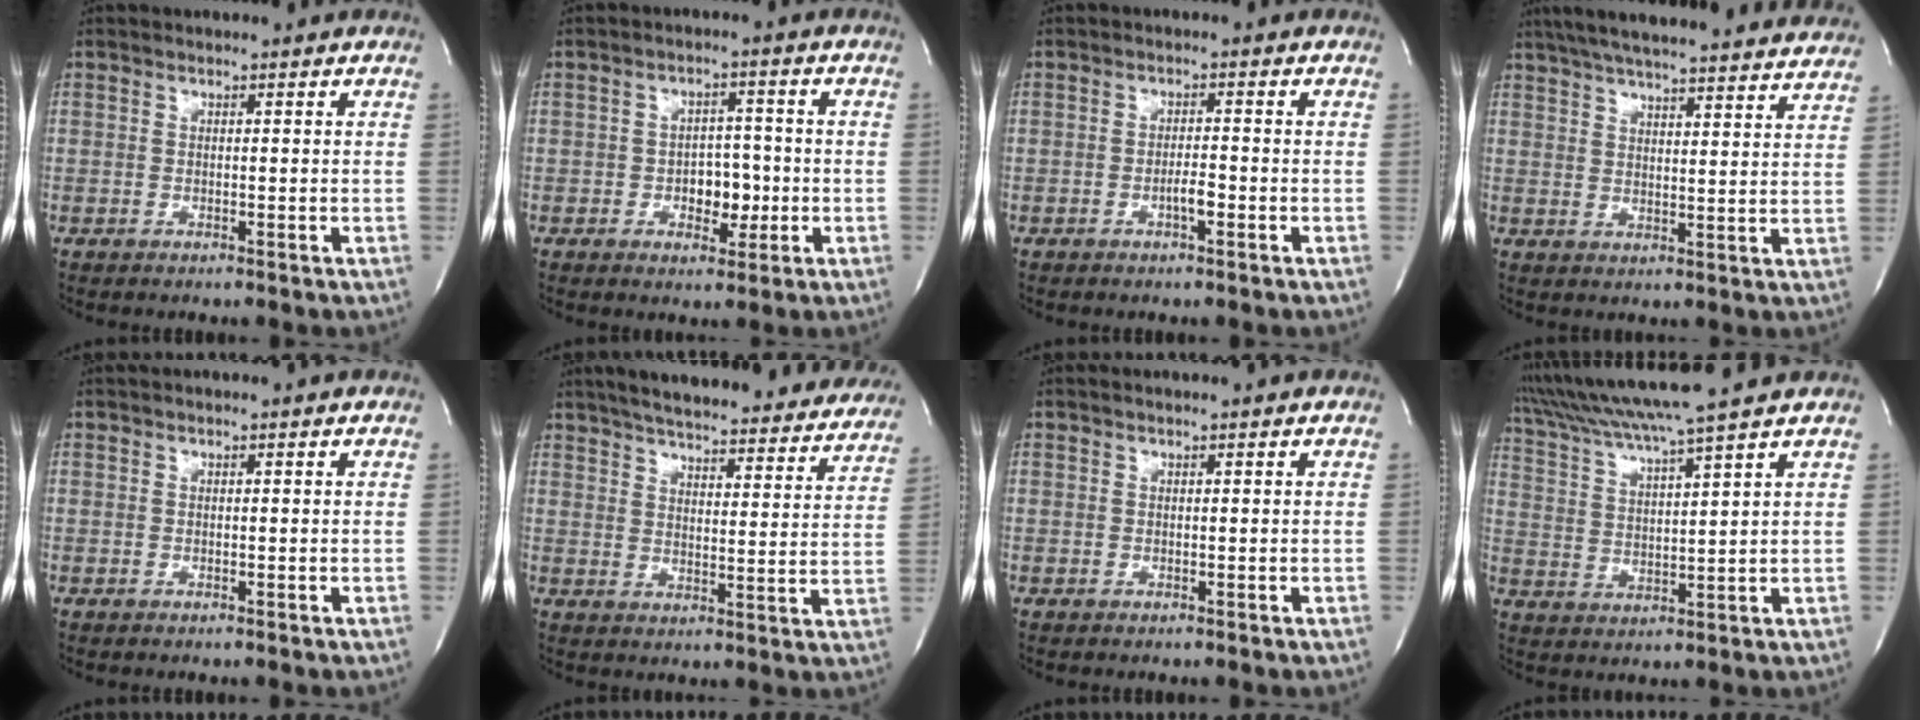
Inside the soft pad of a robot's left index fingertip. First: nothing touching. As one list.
[{"total": 4.7, "force": [-1.3, 3.0, 3.4], "torque": [-0.046, 0.003, -0.017]}, {"total": 2.1, "force": [-1.2, 0.3, 1.7], "torque": [-0.033, -0.003, -0.021]}, {"total": 28.7, "force": [25.7, 3.4, 12.2], "torque": [-0.207, -0.009, 0.325]}, {"total": 0.7, "force": [0.6, -0.1, 0.4], "torque": [-0.009, 0.016, 0.013]}, {"total": 32.4, "force": [29.0, 6.5, 13.0], "torque": [-0.213, -0.041, 0.352]}, {"total": 0.8, "force": [0.6, -0.1, 0.4], "torque": [-0.010, 0.007, 0.013]}, {"total": 13.4, "force": [11.5, -1.5, 6.7], "torque": [-0.133, 0.015, 0.195]}]